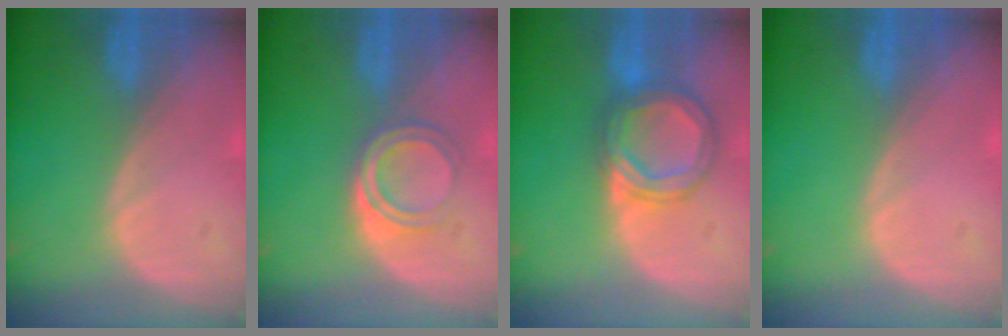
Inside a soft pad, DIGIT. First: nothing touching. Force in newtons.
{"total": 4.2, "press": 4.1, "slide": 1.0}
{"total": 6.9, "press": 6.8, "slide": 0.5}
{"total": 0.0}